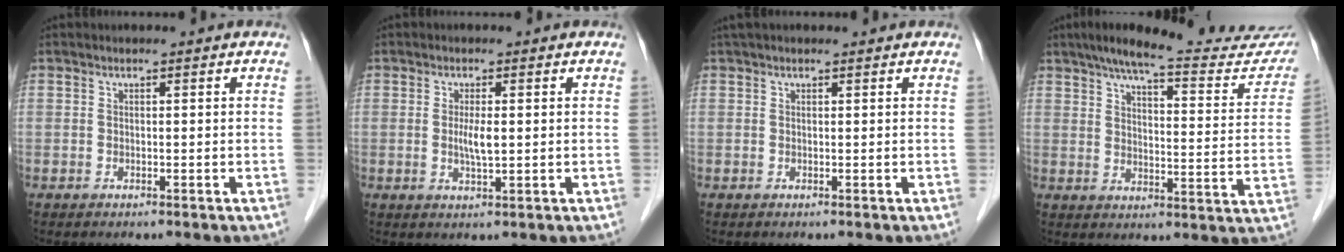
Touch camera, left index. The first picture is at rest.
{"total": 2.8, "force": [0.1, 0.5, 2.7], "torque": [-0.056, -0.004, 0.004]}
{"total": 2.8, "force": [2.3, 0.8, 1.3], "torque": [-0.021, 0.037, 0.038]}
{"total": 23.9, "force": [21.0, 3.6, 10.9], "torque": [-0.152, -0.030, 0.259]}